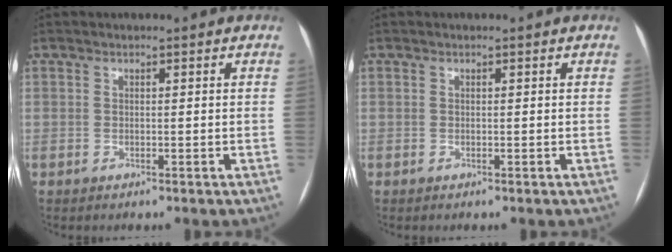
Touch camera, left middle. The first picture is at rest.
{"total": 0.0}